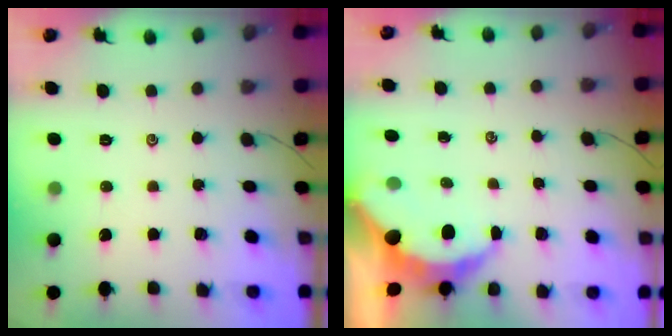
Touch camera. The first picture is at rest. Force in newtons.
{"total": 6.1, "press": 6.0, "slide": 0.9}